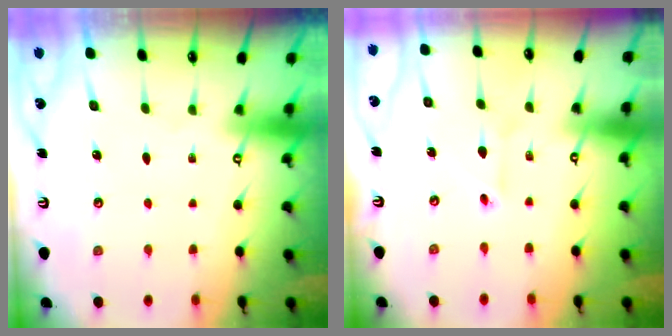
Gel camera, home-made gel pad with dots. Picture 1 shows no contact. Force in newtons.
{"total": 2.7, "press": 2.7, "slide": 0.2}